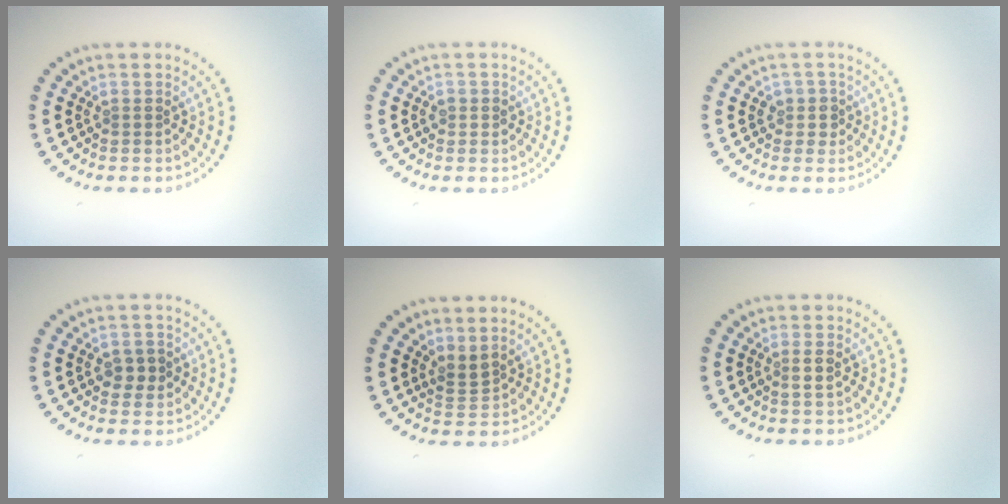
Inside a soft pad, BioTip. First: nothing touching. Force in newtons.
{"total": 1.1, "press": 1.0, "slide": 0.4}
{"total": 1.6, "press": 1.3, "slide": 0.8}
{"total": 2.1, "press": 2.1, "slide": 0.3}
{"total": 1.8, "press": 1.3, "slide": 1.2}
{"total": 1.0, "press": 0.9, "slide": 0.5}